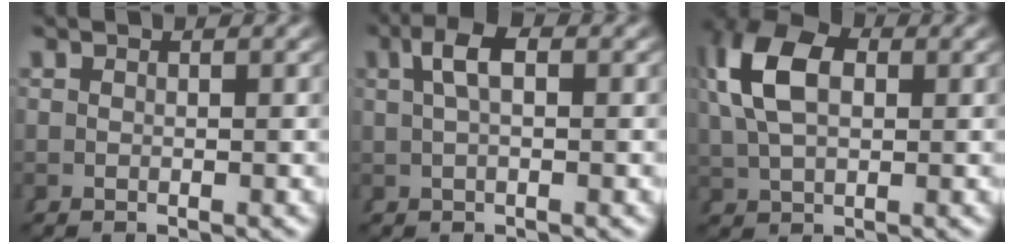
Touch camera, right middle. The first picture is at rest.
{"total": 2.8, "force": [1.0, 0.5, 2.5], "torque": [-0.037, 0.008, 0.016]}
{"total": 6.4, "force": [2.0, 3.8, 4.8], "torque": [-0.112, -0.002, 0.044]}